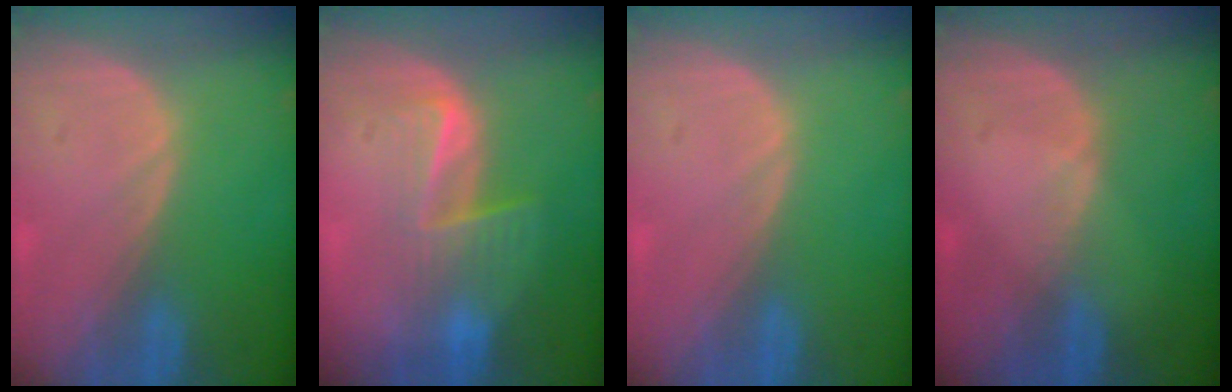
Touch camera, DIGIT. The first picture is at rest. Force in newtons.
{"total": 6.7, "press": 5.5, "slide": 3.7}
{"total": 0.0}
{"total": 0.7, "press": 0.5, "slide": 0.5}